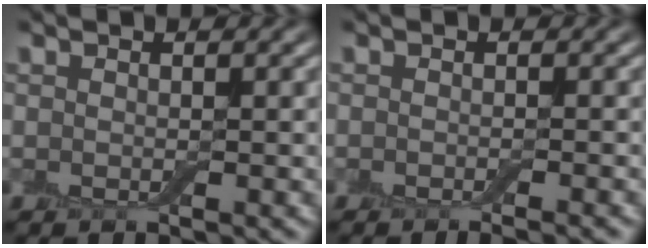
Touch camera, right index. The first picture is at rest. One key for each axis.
{"total": 1.9, "fx": -1.3, "fy": 0.3, "fz": 1.3, "tx": -0.011, "ty": -0.002, "tz": -0.017}